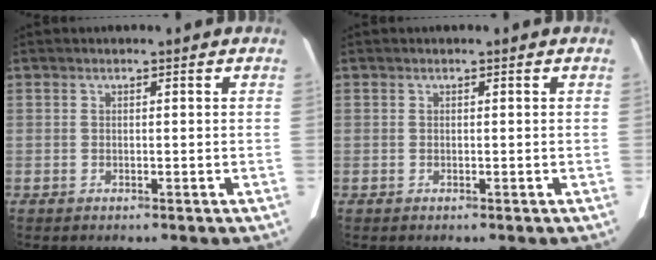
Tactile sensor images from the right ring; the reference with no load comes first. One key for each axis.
{"total": 0.0}